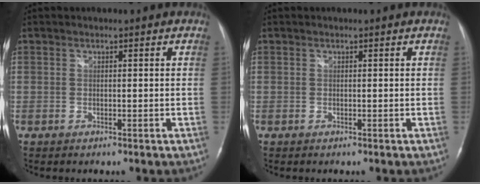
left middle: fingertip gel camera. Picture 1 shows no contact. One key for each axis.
{"total": 0.0}